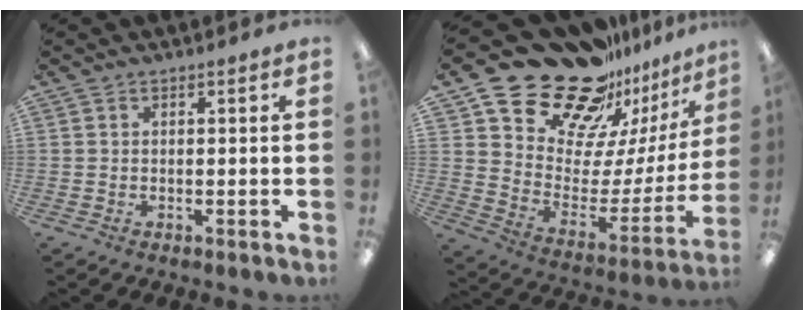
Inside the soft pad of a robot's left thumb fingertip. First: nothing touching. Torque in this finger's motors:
{"motor_torque": [0.49, 0.49, 1.13, -1.63, 0.25]}